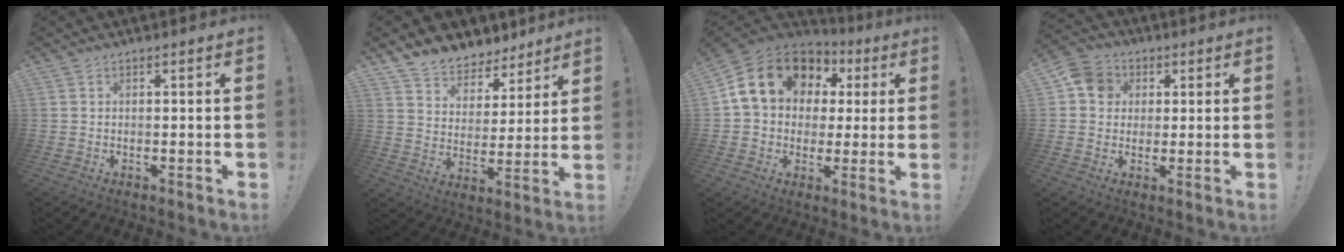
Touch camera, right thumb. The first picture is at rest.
{"total": 8.3, "force": [7.0, 4.4, 1.0], "torque": [-0.022, -0.063, 0.136]}
{"total": 17.7, "force": [6.5, 13.5, 9.5], "torque": [-0.153, -0.014, 0.135]}
{"total": 8.2, "force": [1.9, 7.3, 3.3], "torque": [-0.040, 0.003, 0.040]}